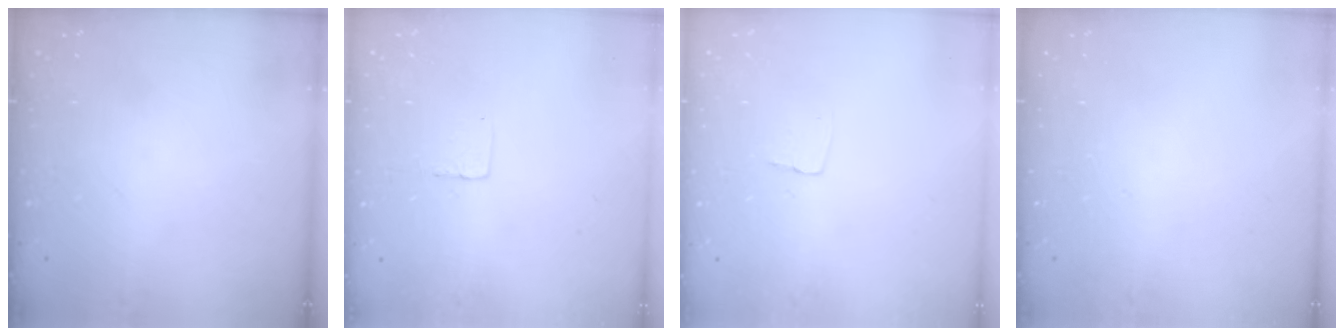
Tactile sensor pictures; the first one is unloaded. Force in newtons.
{"total": 2.7, "press": 2.7, "slide": 0.1}
{"total": 3.4, "press": 3.4, "slide": 0.2}
{"total": 0.0}